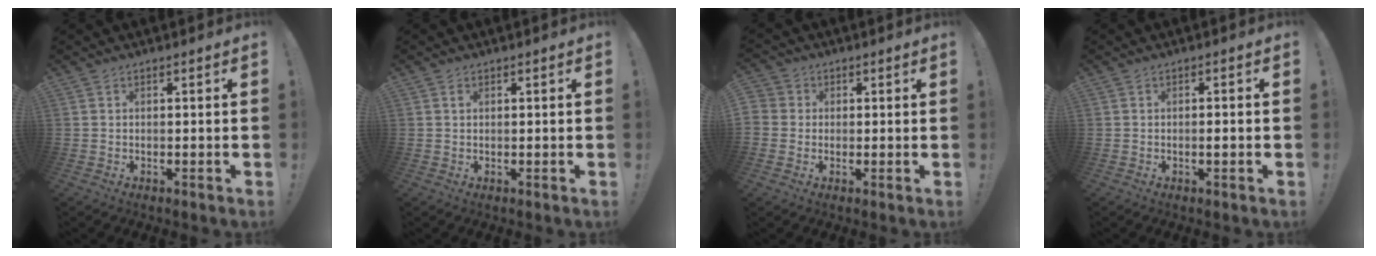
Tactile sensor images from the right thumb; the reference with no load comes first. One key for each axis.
{"total": 0.8, "fx": 0.6, "fy": 0.4, "fz": 0.3, "tx": 0.000, "ty": -0.002, "tz": 0.010}
{"total": 6.4, "fx": 0.8, "fy": 6.2, "fz": 1.3, "tx": -0.018, "ty": -0.001, "tz": 0.017}
{"total": 1.8, "fx": -0.7, "fy": 0.1, "fz": 1.7, "tx": -0.024, "ty": -0.001, "tz": -0.014}